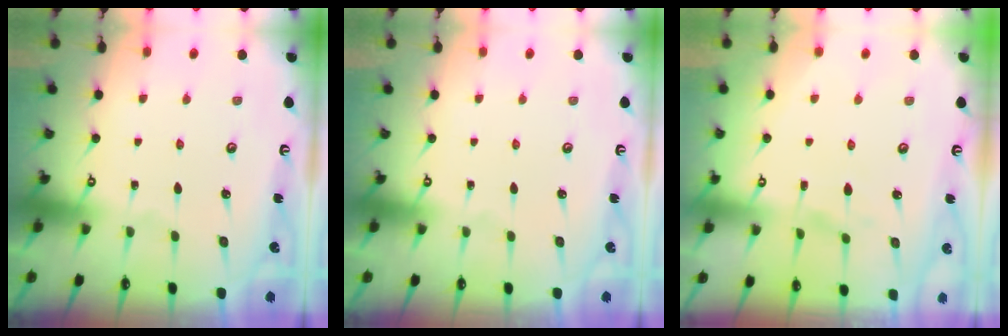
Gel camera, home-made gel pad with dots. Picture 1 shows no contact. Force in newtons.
{"total": 0.0}
{"total": 4.4, "press": 4.3, "slide": 1.0}